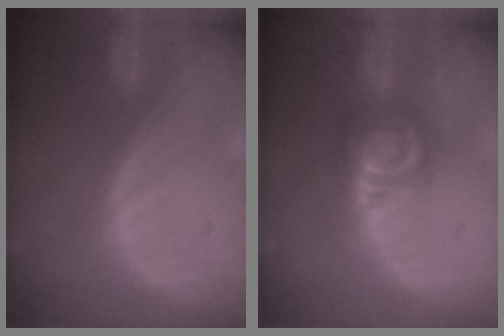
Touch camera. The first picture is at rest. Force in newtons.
{"total": 6.3, "press": 6.3, "slide": 0.5}